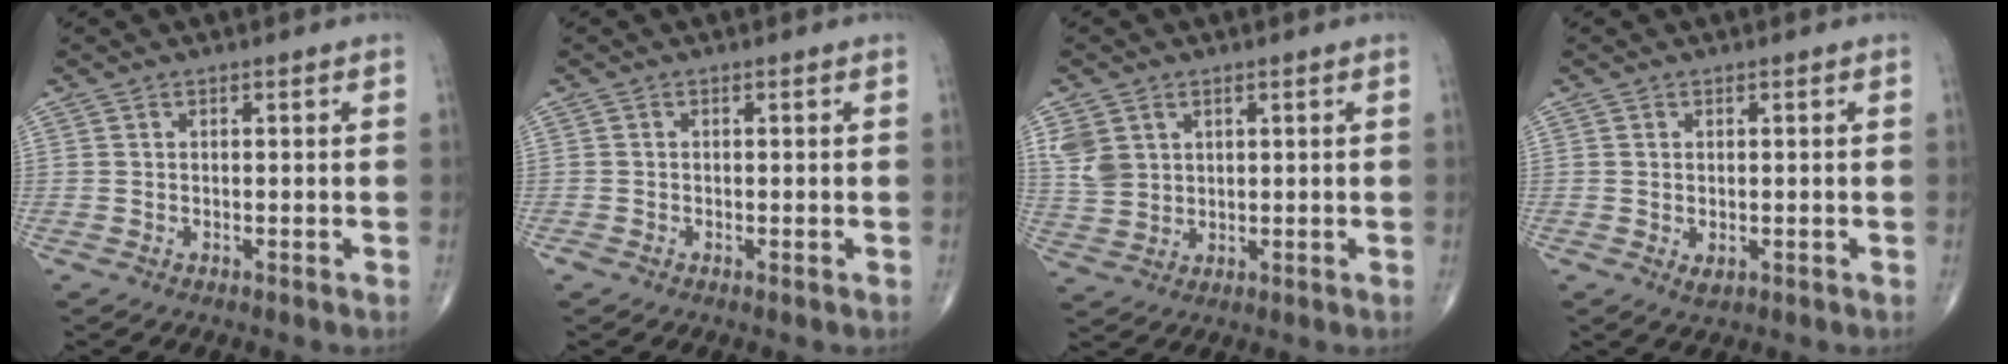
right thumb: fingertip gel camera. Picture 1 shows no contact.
{"total": 0.7, "force": [-0.3, 0.4, 0.5], "torque": [-0.010, -0.001, -0.007]}
{"total": 6.0, "force": [2.3, 4.6, 3.1], "torque": [-0.052, -0.006, 0.057]}
{"total": 1.6, "force": [-0.3, 1.0, 1.3], "torque": [-0.021, -0.003, -0.002]}